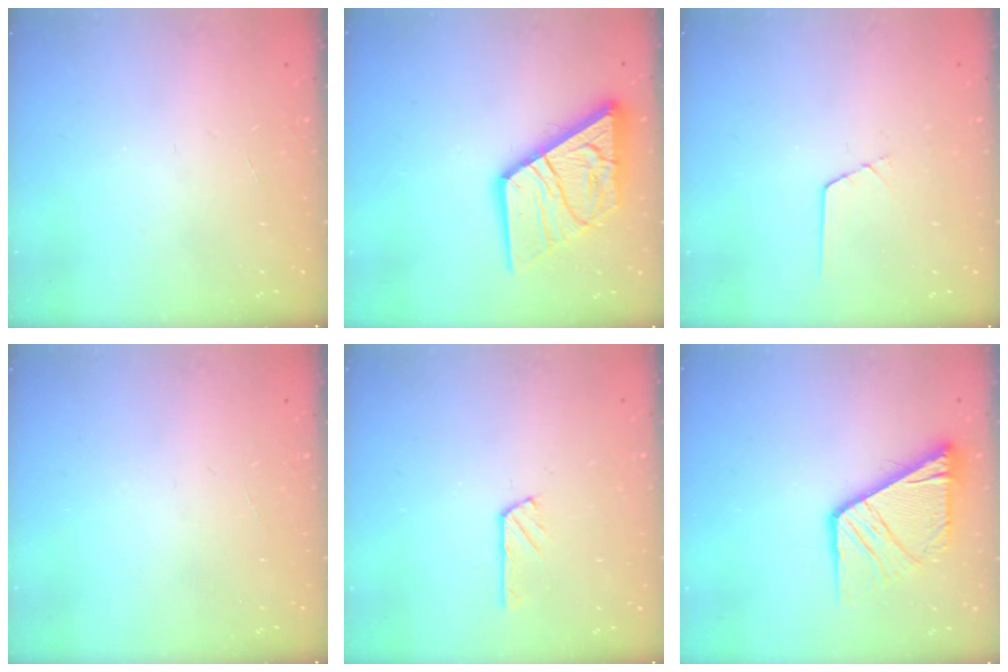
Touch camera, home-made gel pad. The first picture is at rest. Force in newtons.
{"total": 16.1, "press": 16.0, "slide": 1.6}
{"total": 0.5, "press": 0.5, "slide": 0.2}
{"total": 0.0}
{"total": 2.9, "press": 2.9, "slide": 0.5}
{"total": 14.0, "press": 13.9, "slide": 1.5}